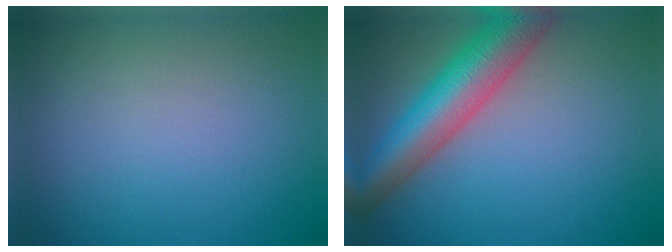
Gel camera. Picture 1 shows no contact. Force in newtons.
{"total": 7.9, "press": 7.9, "slide": 0.4}